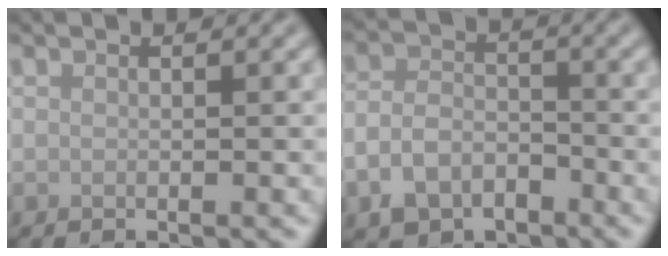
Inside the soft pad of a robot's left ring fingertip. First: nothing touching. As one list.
[{"total": 4.7, "force": [-2.6, 3.1, 2.4], "torque": [-0.048, -0.004, -0.056]}]